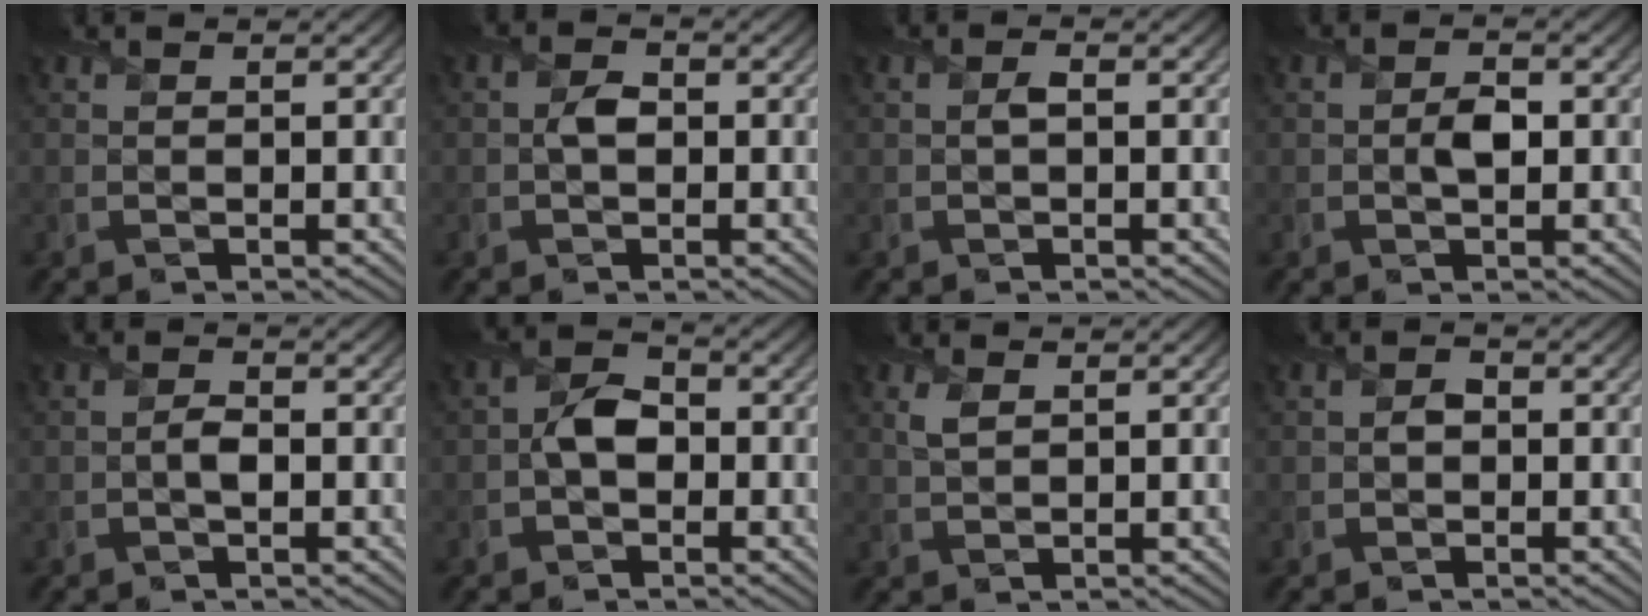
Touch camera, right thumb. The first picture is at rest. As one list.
[{"total": 1.8, "force": [-0.3, 1.3, 1.3], "torque": [-0.024, 0.002, -0.008]}, {"total": 0.9, "force": [-0.1, 0.4, 0.7], "torque": [-0.013, 0.000, -0.002]}, {"total": 2.2, "force": [-0.2, 1.3, 1.7], "torque": [-0.031, -0.002, -0.003]}, {"total": 1.6, "force": [-0.5, 0.8, 1.4], "torque": [-0.023, 0.001, -0.012]}, {"total": 3.6, "force": [-0.8, 2.5, 2.4], "torque": [-0.046, 0.006, -0.022]}, {"total": 1.8, "force": [0.8, 0.9, 1.3], "torque": [-0.037, -0.001, 0.019]}, {"total": 1.1, "force": [-0.4, 0.9, 0.5], "torque": [-0.005, -0.003, -0.010]}]